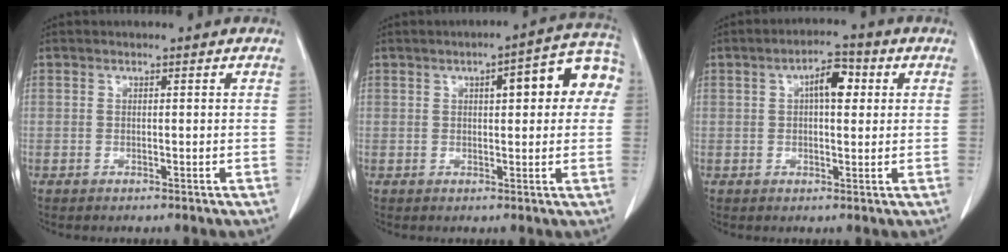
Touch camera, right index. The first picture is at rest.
{"total": 9.9, "force": [2.6, 2.8, 9.2], "torque": [-0.110, 0.033, 0.025]}
{"total": 5.2, "force": [1.4, 2.0, 4.6], "torque": [-0.077, 0.014, 0.021]}